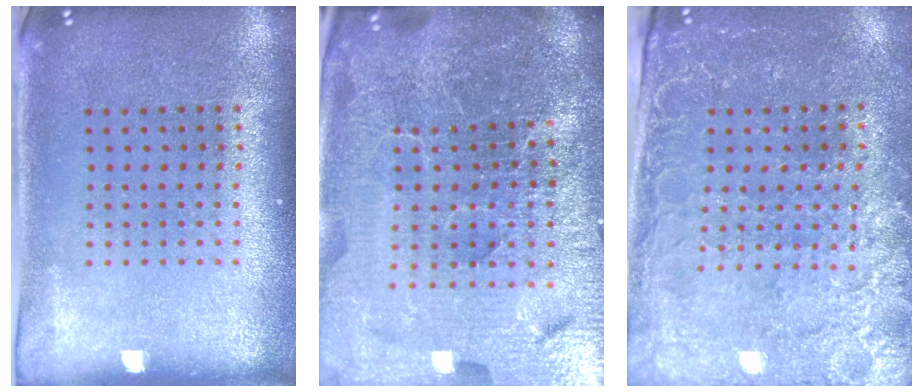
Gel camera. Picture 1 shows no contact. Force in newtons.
{"total": 6.7, "press": 5.8, "slide": 3.3}
{"total": 2.9, "press": 2.8, "slide": 0.8}